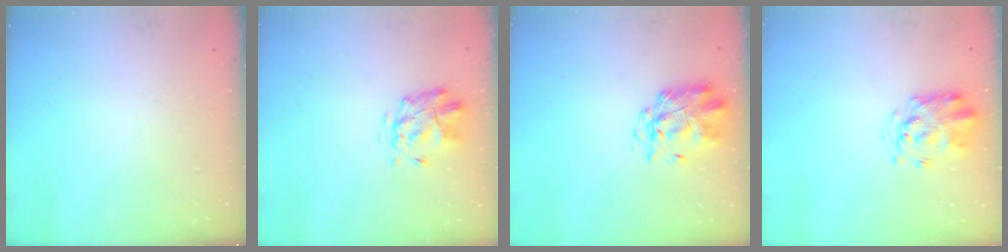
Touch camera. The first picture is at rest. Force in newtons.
{"total": 2.8, "press": 2.4, "slide": 1.3}
{"total": 2.7, "press": 2.6, "slide": 0.7}
{"total": 3.4, "press": 3.3, "slide": 0.7}